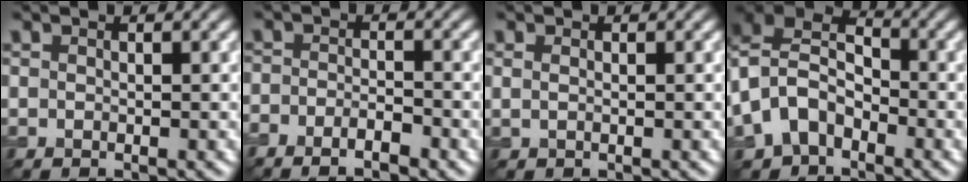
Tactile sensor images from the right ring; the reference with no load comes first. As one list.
[{"total": 3.2, "force": [-2.3, 0.9, 2.1], "torque": [-0.040, 0.002, -0.042]}, {"total": 0.6, "force": [0.2, 0.3, 0.5], "torque": [-0.012, 0.000, 0.005]}, {"total": 8.4, "force": [-2.6, 6.2, 5.1], "torque": [-0.098, 0.000, -0.063]}]